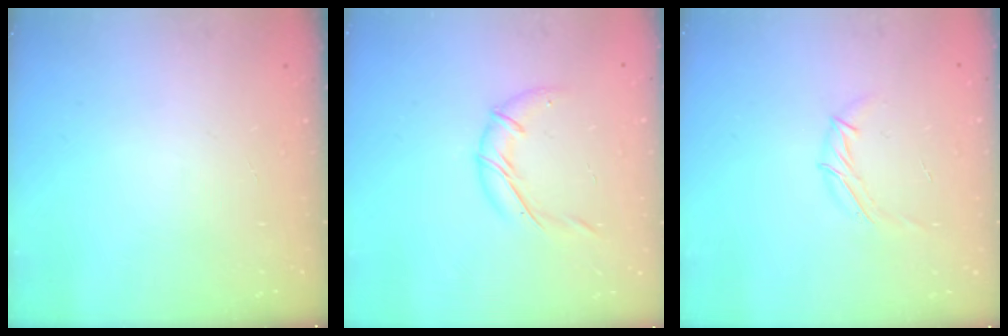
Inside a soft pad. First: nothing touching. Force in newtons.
{"total": 9.0, "press": 9.0, "slide": 0.2}
{"total": 6.0, "press": 6.0, "slide": 0.4}